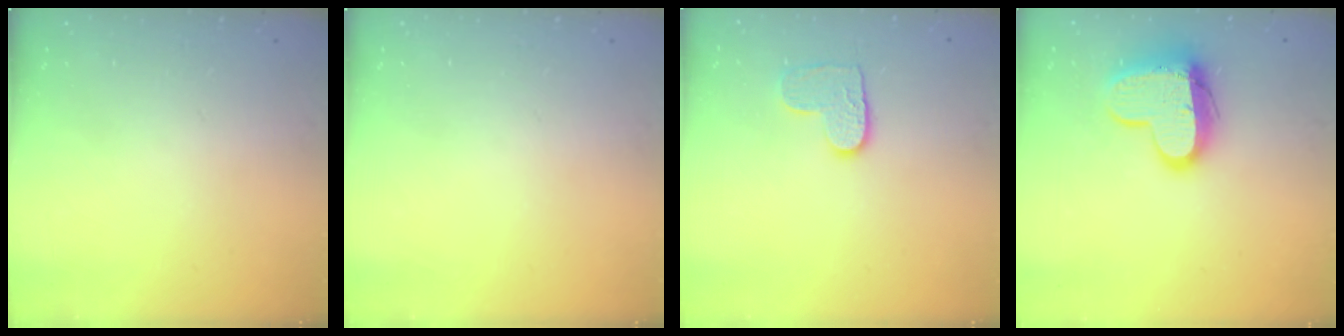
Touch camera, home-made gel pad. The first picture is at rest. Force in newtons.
{"total": 0.0}
{"total": 8.2, "press": 8.2, "slide": 0.5}
{"total": 13.5, "press": 13.5, "slide": 1.2}